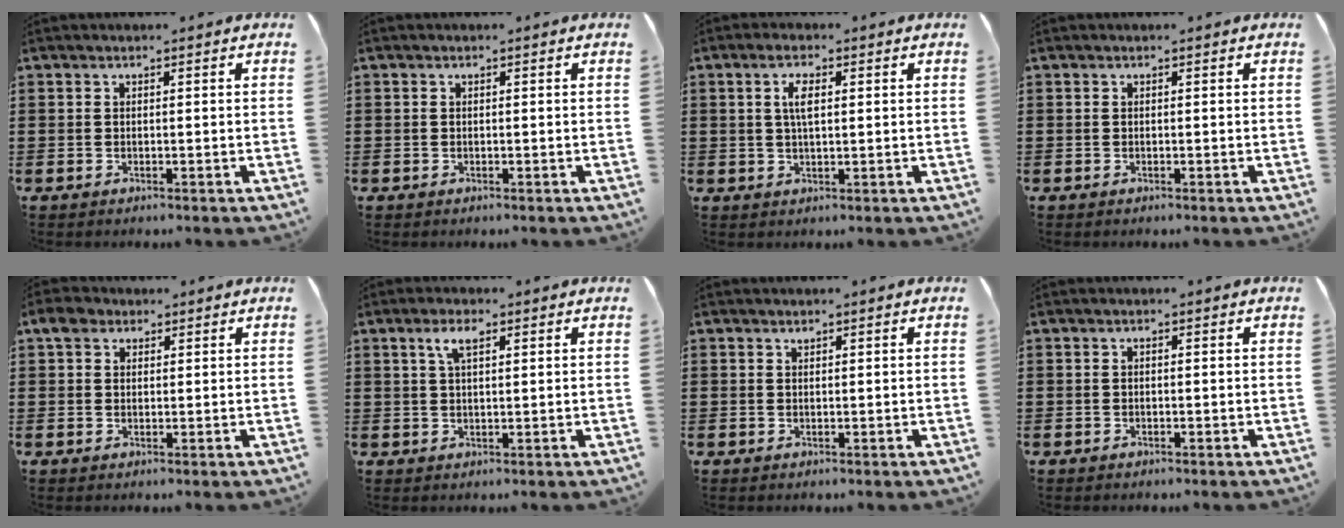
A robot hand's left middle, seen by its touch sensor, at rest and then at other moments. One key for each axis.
{"total": 0.0}
{"total": 3.8, "fx": 1.1, "fy": 1.2, "fz": 3.4, "tx": -0.072, "ty": 0.008, "tz": 0.017}
{"total": 0.0}
{"total": 3.2, "fx": 2.0, "fy": 2.0, "fz": 1.4, "tx": -0.029, "ty": 0.010, "tz": 0.033}
{"total": 3.5, "fx": 1.7, "fy": 1.1, "fz": 2.9, "tx": -0.064, "ty": 0.008, "tz": 0.027}
{"total": 0.6, "fx": 0.5, "fy": 0.3, "fz": 0.1, "tx": -0.005, "ty": -0.002, "tz": 0.011}
{"total": 0.0}